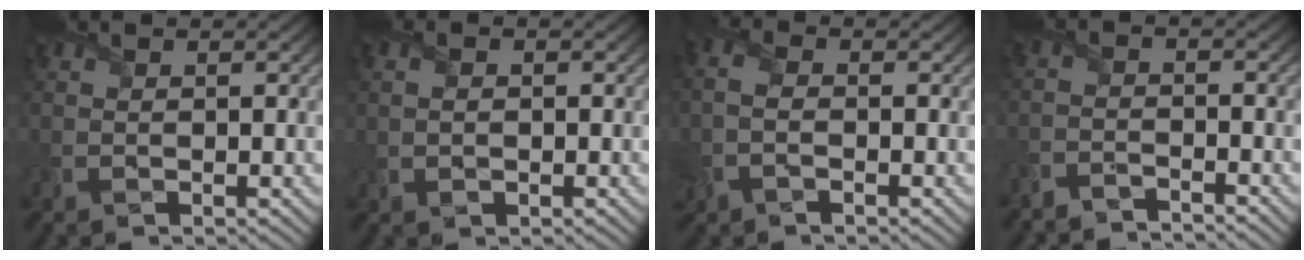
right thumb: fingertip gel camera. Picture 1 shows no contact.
{"total": 1.6, "force": [0.1, 1.2, 1.0], "torque": [-0.014, 0.007, -0.008]}
{"total": 3.8, "force": [-1.0, 2.1, 2.9], "torque": [-0.085, -0.002, -0.021]}
{"total": 3.1, "force": [-3.1, -0.4, 0.0], "torque": [0.000, -0.003, -0.069]}